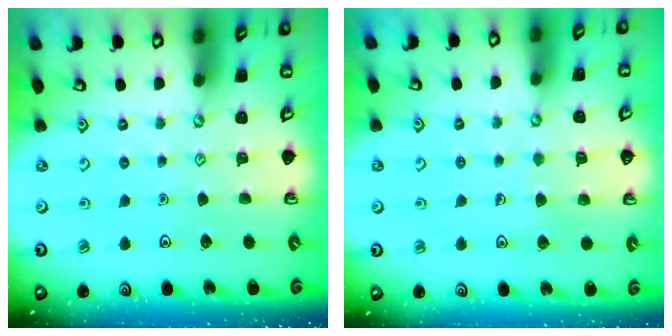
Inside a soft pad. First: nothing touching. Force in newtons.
{"total": 3.4, "press": 3.4, "slide": 0.2}